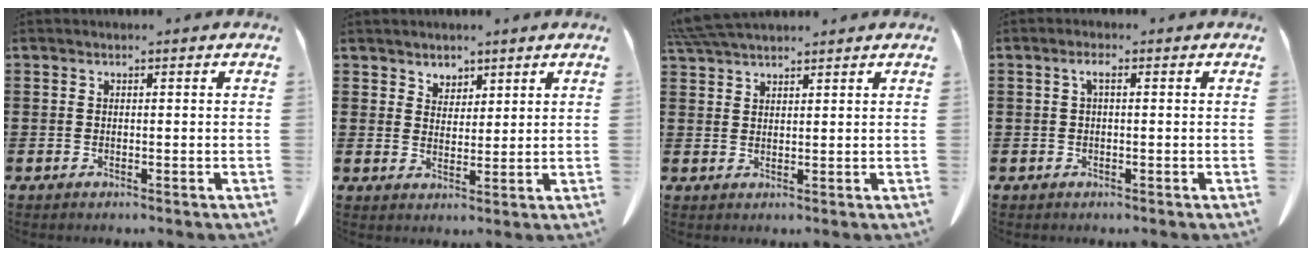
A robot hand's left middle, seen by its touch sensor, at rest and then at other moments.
{"total": 2.9, "force": [2.5, 1.5, 0.1], "torque": [-0.011, 0.002, 0.048]}
{"total": 4.5, "force": [4.2, 0.6, 1.6], "torque": [-0.042, -0.005, 0.081]}
{"total": 1.7, "force": [0.1, 0.4, 1.7], "torque": [-0.033, 0.004, 0.001]}